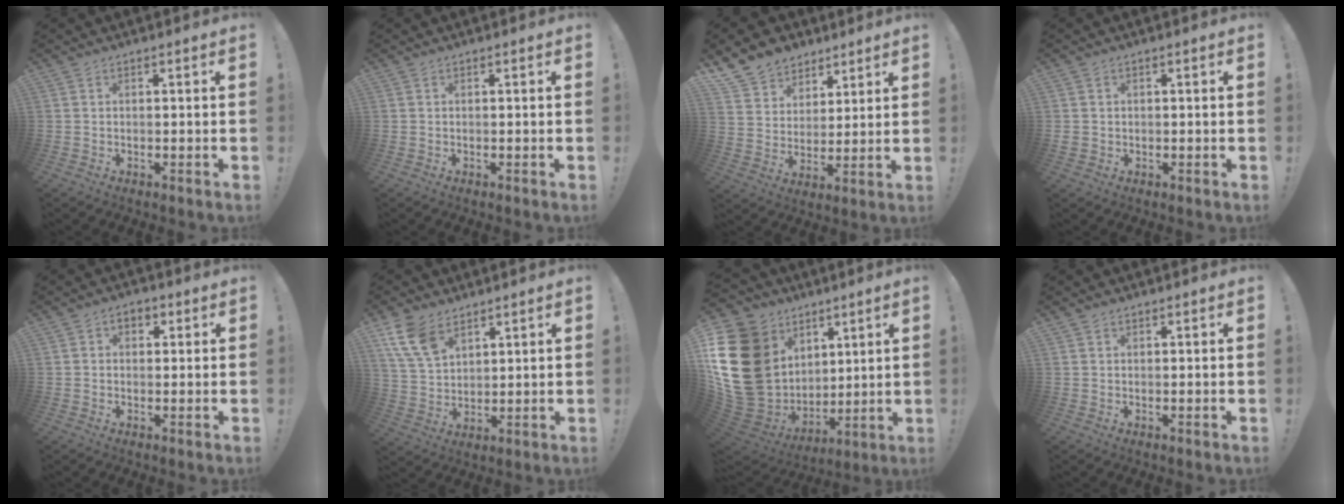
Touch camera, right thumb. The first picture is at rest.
{"total": 0.0}
{"total": 11.0, "force": [7.6, 7.7, 2.1], "torque": [-0.044, -0.055, 0.153]}
{"total": 1.4, "force": [0.3, 1.4, 0.3], "torque": [0.003, -0.002, 0.003]}
{"total": 3.2, "force": [0.7, 2.6, 1.8], "torque": [-0.021, 0.004, 0.011]}
{"total": 10.9, "force": [6.7, 6.3, 5.8], "torque": [-0.120, -0.027, 0.132]}
{"total": 26.9, "force": [5.2, 21.7, 15.1], "torque": [-0.280, -0.041, 0.160]}
{"total": 0.7, "force": [0.5, 0.5, 0.0], "torque": [0.002, -0.001, 0.010]}